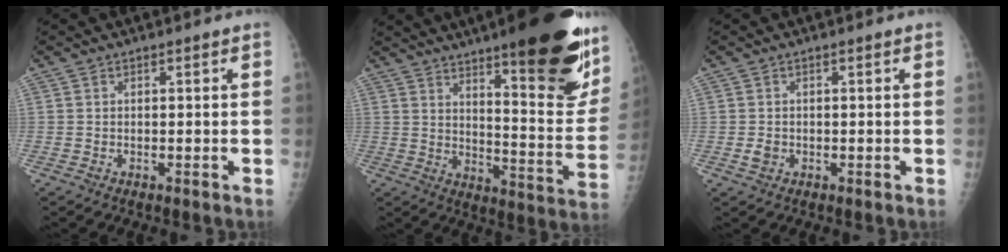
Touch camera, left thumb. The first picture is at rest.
{"total": 25.3, "force": [15.5, 5.3, 19.2], "torque": [-0.234, -0.080, 0.220]}
{"total": 1.5, "force": [-0.2, 1.2, 0.9], "torque": [-0.011, 0.000, 0.000]}